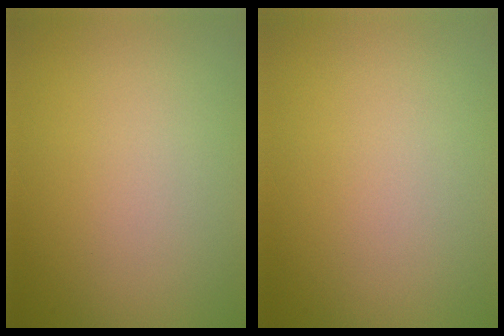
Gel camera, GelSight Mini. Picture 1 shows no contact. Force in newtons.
{"total": 0.0}